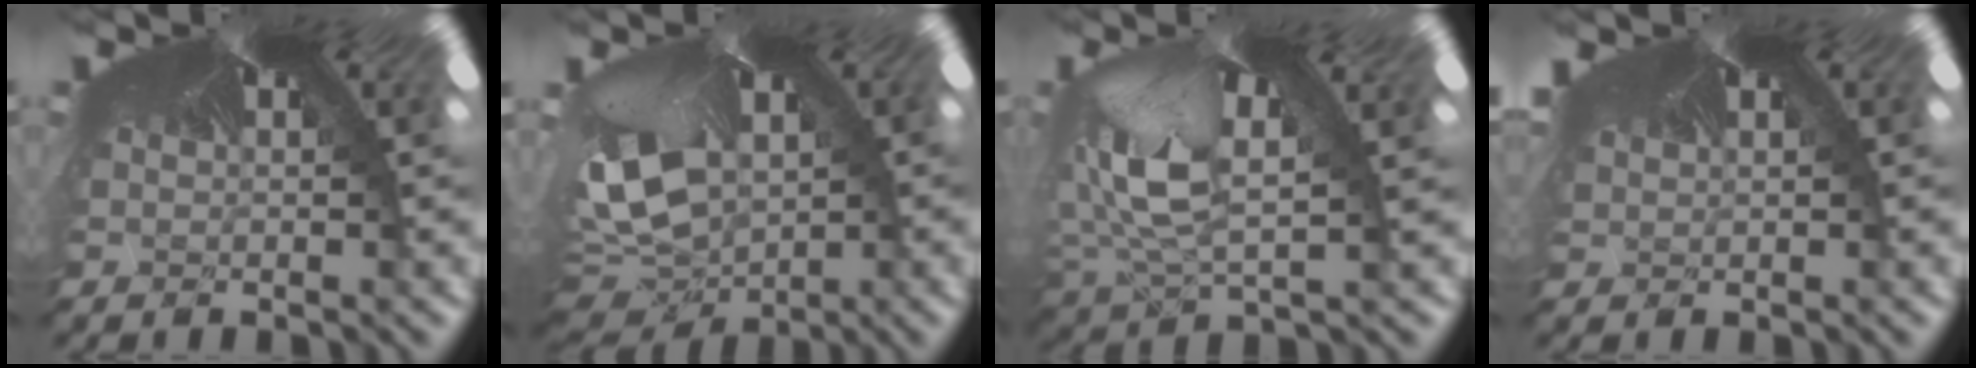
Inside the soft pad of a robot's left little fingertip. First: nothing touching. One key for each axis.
{"total": 5.0, "fx": -3.7, "fy": 3.2, "fz": 0.3, "tx": -0.076, "ty": -0.096, "tz": -0.011}
{"total": 4.5, "fx": -4.0, "fy": 2.2, "fz": 0.0, "tx": -0.085, "ty": -0.076, "tz": -0.025}
{"total": 1.3, "fx": 0.4, "fy": 1.1, "fz": 0.5, "tx": -0.033, "ty": 0.009, "tz": 0.014}